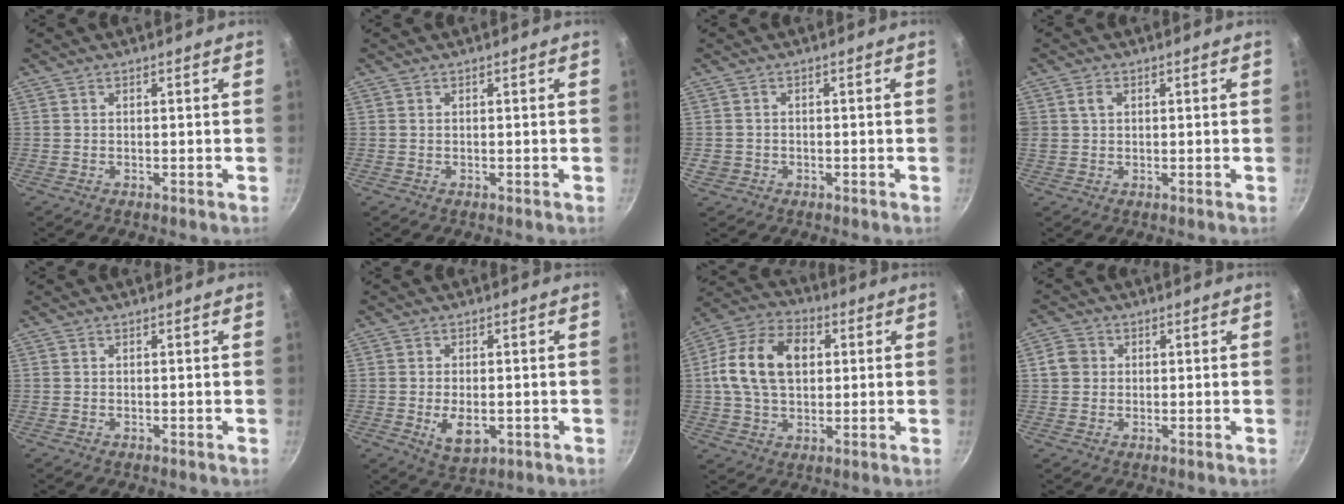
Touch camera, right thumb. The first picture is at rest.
{"total": 0.0}
{"total": 2.3, "force": [-0.6, 2.0, 0.9], "torque": [-0.016, 0.006, -0.004]}
{"total": 2.4, "force": [0.8, 1.8, 1.4], "torque": [-0.016, 0.003, 0.015]}
{"total": 0.0}
{"total": 6.6, "force": [-1.4, 3.8, 5.2], "torque": [-0.078, -0.004, -0.013]}
{"total": 15.6, "force": [2.6, 10.6, 11.1], "torque": [-0.184, 0.019, 0.031]}
{"total": 3.9, "force": [0.4, 3.6, 1.5], "torque": [-0.007, 0.009, 0.001]}